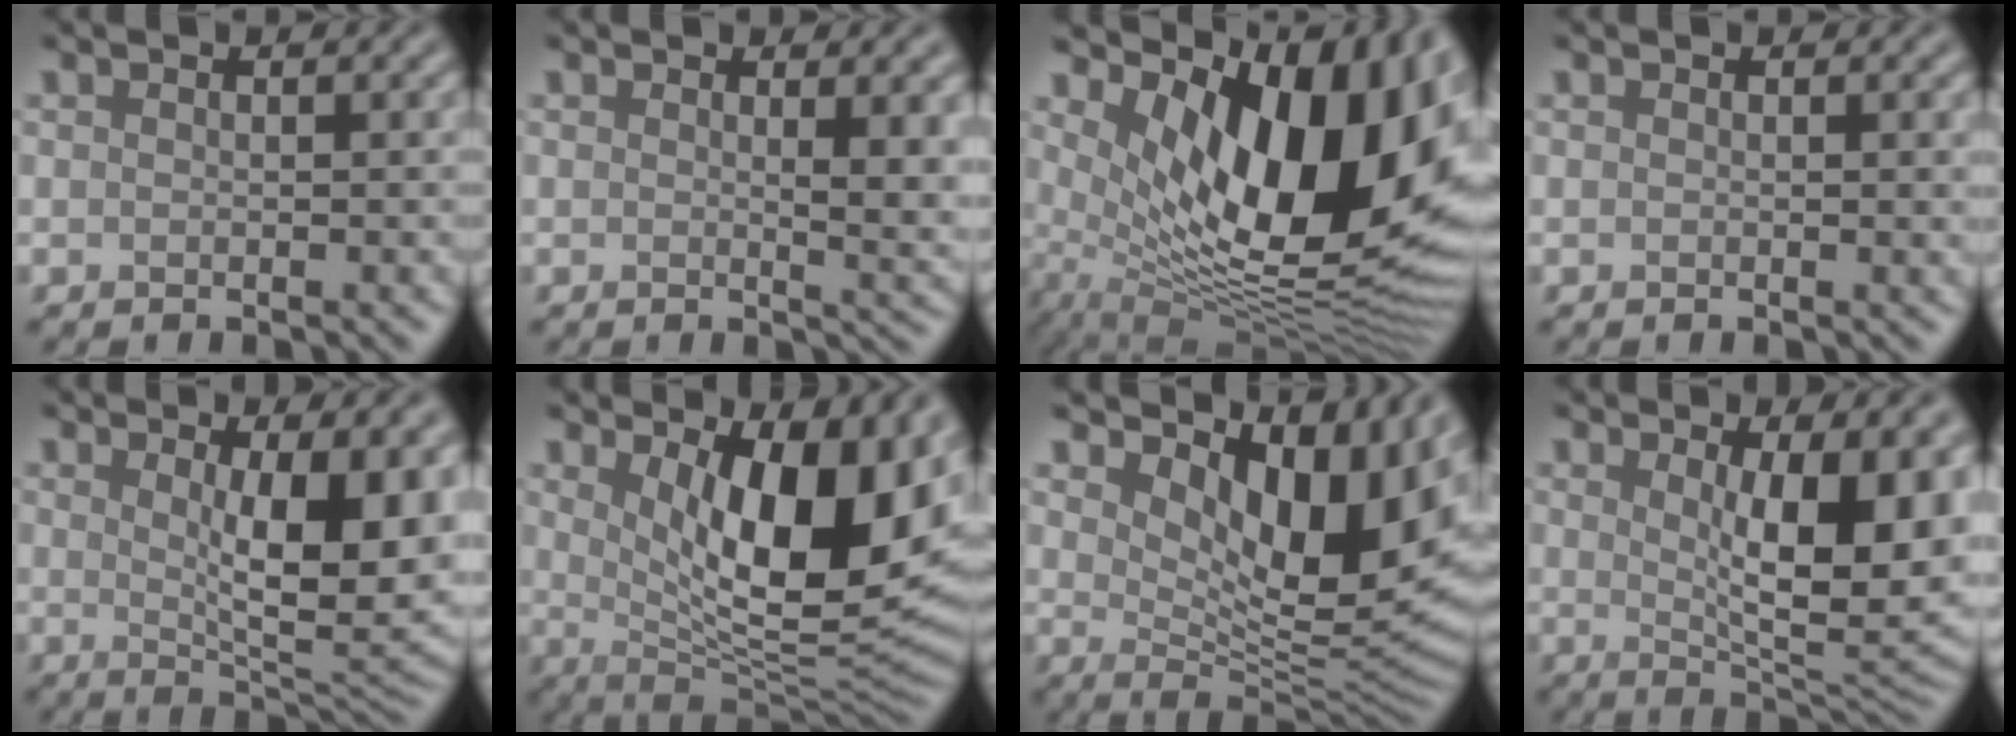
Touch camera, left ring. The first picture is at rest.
{"total": 3.5, "force": [1.1, 1.1, 3.2], "torque": [-0.034, -0.006, 0.017]}
{"total": 14.8, "force": [4.0, 6.8, 12.6], "torque": [-0.179, -0.016, 0.072]}
{"total": 0.9, "force": [0.2, 0.2, 0.9], "torque": [-0.006, -0.001, 0.001]}
{"total": 10.1, "force": [1.8, 3.3, 9.4], "torque": [-0.127, -0.013, 0.034]}
{"total": 12.9, "force": [3.5, 5.2, 11.3], "torque": [-0.144, -0.013, 0.055]}
{"total": 11.6, "force": [4.9, 5.0, 9.3], "torque": [-0.139, -0.007, 0.091]}
{"total": 11.2, "force": [1.9, 3.9, 10.4], "torque": [-0.128, -0.015, 0.034]}